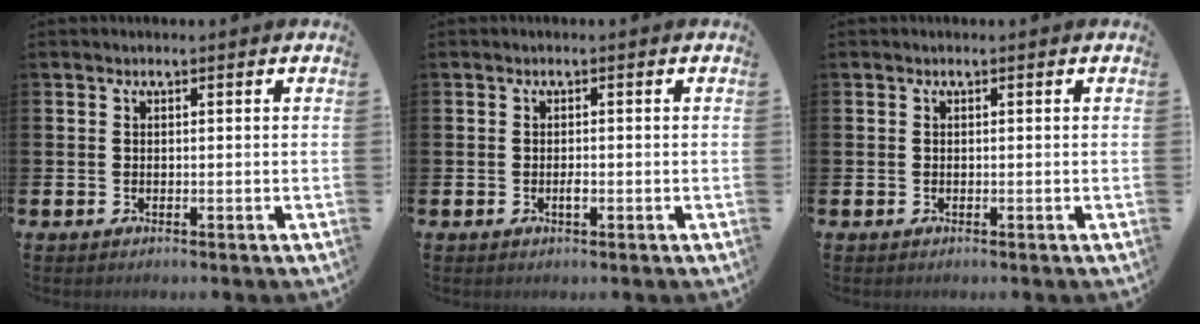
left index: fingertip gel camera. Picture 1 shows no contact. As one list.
[{"total": 1.0, "force": [-0.3, 0.3, 0.9], "torque": [-0.012, -0.004, -0.006]}, {"total": 0.0}]